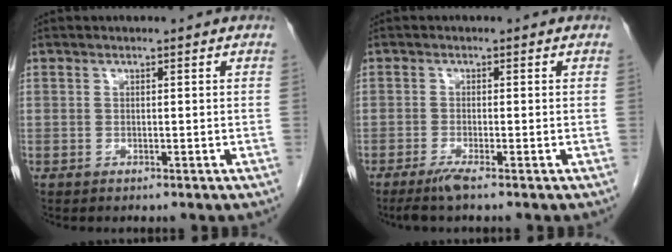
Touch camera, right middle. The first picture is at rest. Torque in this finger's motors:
{"motor_torque": [0.14, -0.11, 0.01, 0.01]}